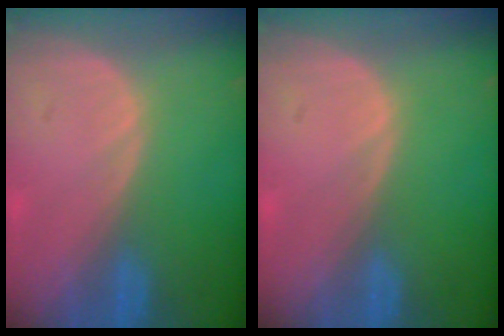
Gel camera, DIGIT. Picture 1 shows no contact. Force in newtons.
{"total": 0.0}